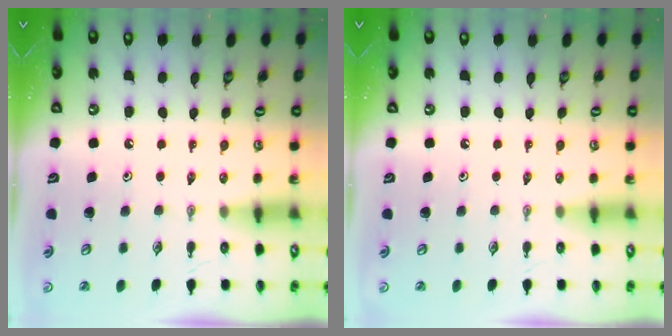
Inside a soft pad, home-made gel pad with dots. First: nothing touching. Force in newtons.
{"total": 0.0}